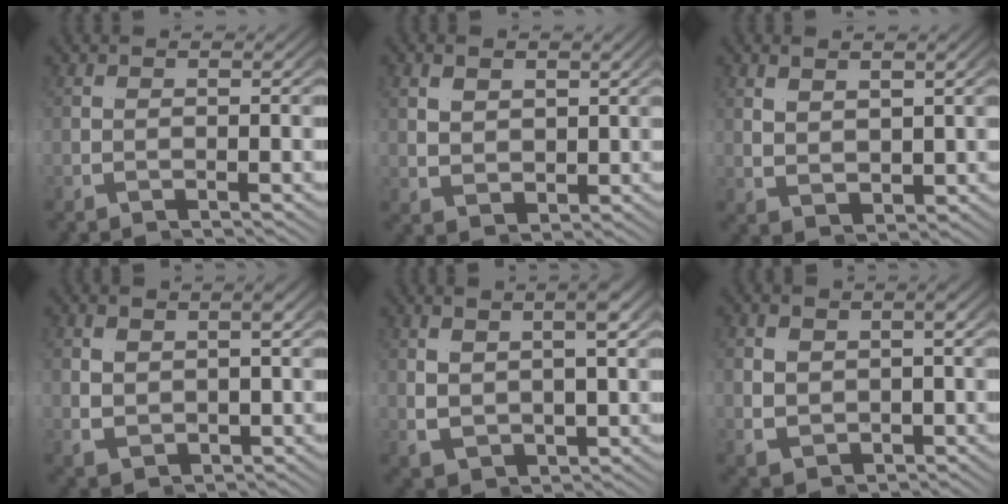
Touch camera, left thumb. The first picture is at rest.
{"total": 2.4, "force": [1.0, 1.7, 1.3], "torque": [-0.021, -0.006, 0.019]}
{"total": 1.2, "force": [0.9, 0.1, 0.7], "torque": [-0.007, 0.006, 0.016]}
{"total": 1.6, "force": [-0.1, 0.9, 1.4], "torque": [-0.022, -0.001, -0.001]}
{"total": 3.0, "force": [-0.4, 1.2, 2.7], "torque": [-0.044, -0.004, -0.002]}
{"total": 2.2, "force": [-0.2, 1.6, 1.4], "torque": [-0.028, -0.009, 0.001]}